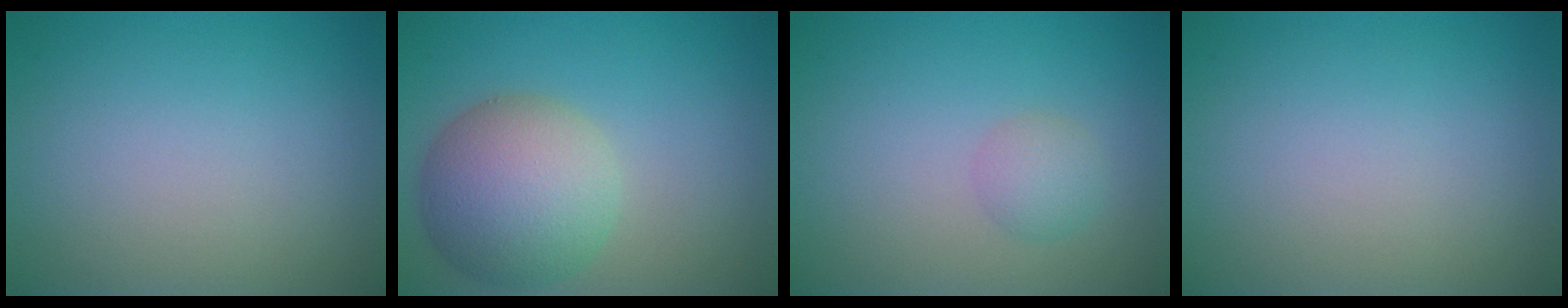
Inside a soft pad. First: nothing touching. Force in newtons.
{"total": 7.3, "press": 7.3, "slide": 0.7}
{"total": 1.6, "press": 1.6, "slide": 0.0}
{"total": 0.0}